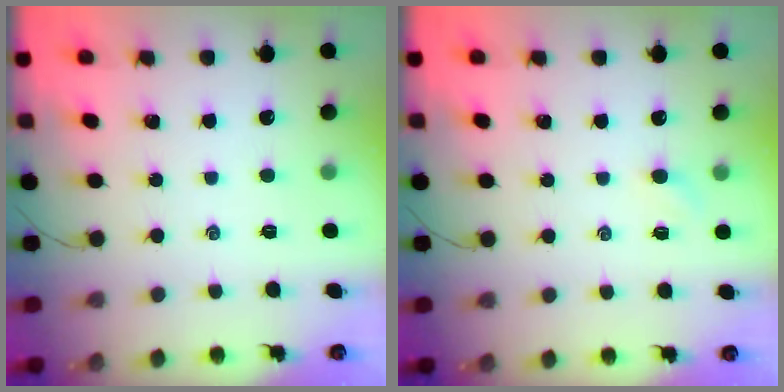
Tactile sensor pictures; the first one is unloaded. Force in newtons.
{"total": 2.6, "press": 2.5, "slide": 0.8}